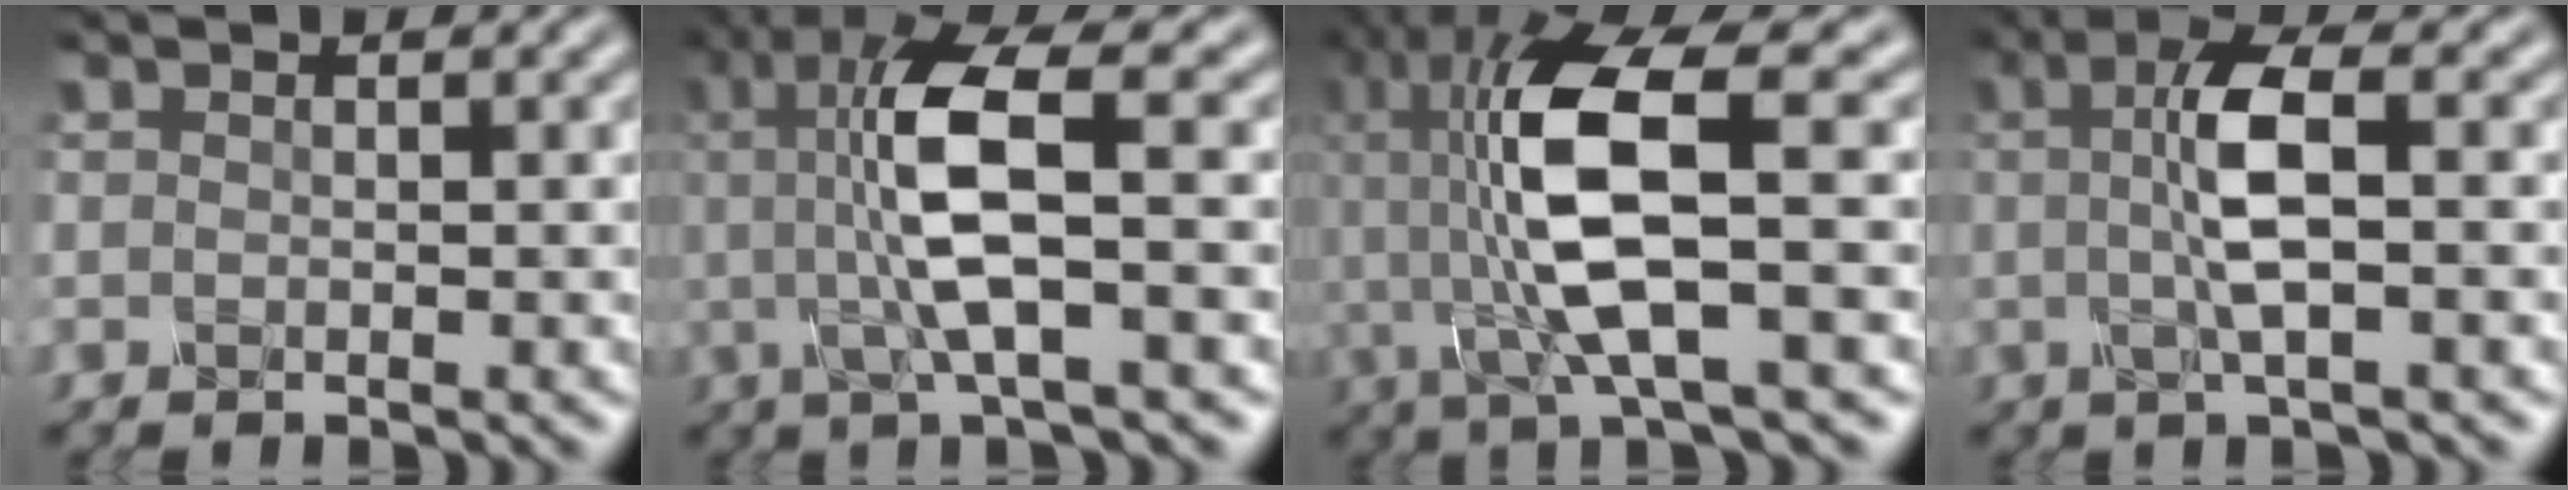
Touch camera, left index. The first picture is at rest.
{"total": 6.5, "force": [0.8, 1.0, 6.4], "torque": [-0.138, 0.013, 0.023]}
{"total": 9.6, "force": [0.7, 2.1, 9.4], "torque": [-0.198, 0.014, 0.023]}
{"total": 3.9, "force": [0.4, 0.5, 3.8], "torque": [-0.089, 0.011, 0.013]}